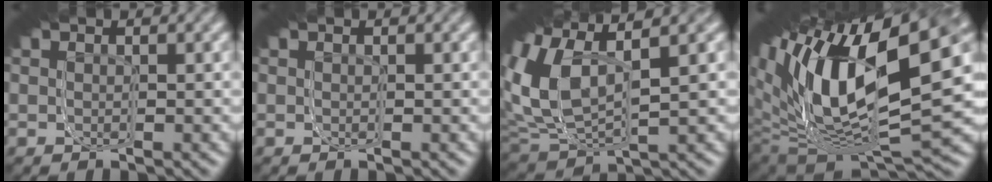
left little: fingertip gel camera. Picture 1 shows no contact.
{"total": 0.0}
{"total": 9.9, "force": [2.7, 6.3, 7.1], "torque": [-0.127, 0.030, 0.019]}
{"total": 21.0, "force": [1.5, 13.2, 16.3], "torque": [-0.238, 0.024, -0.006]}